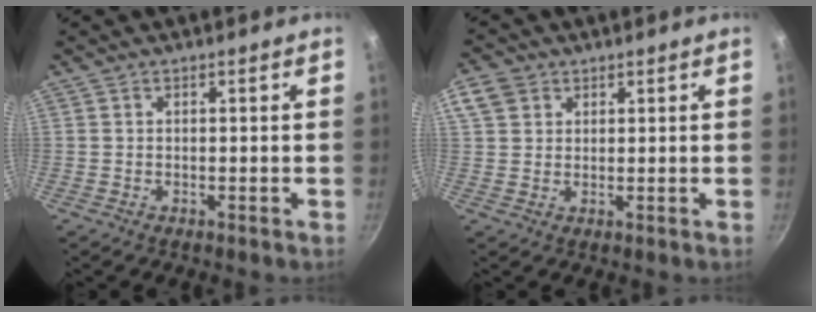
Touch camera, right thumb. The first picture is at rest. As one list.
[{"total": 5.4, "force": [2.3, 4.2, 2.3], "torque": [-0.032, 0.000, 0.038]}]